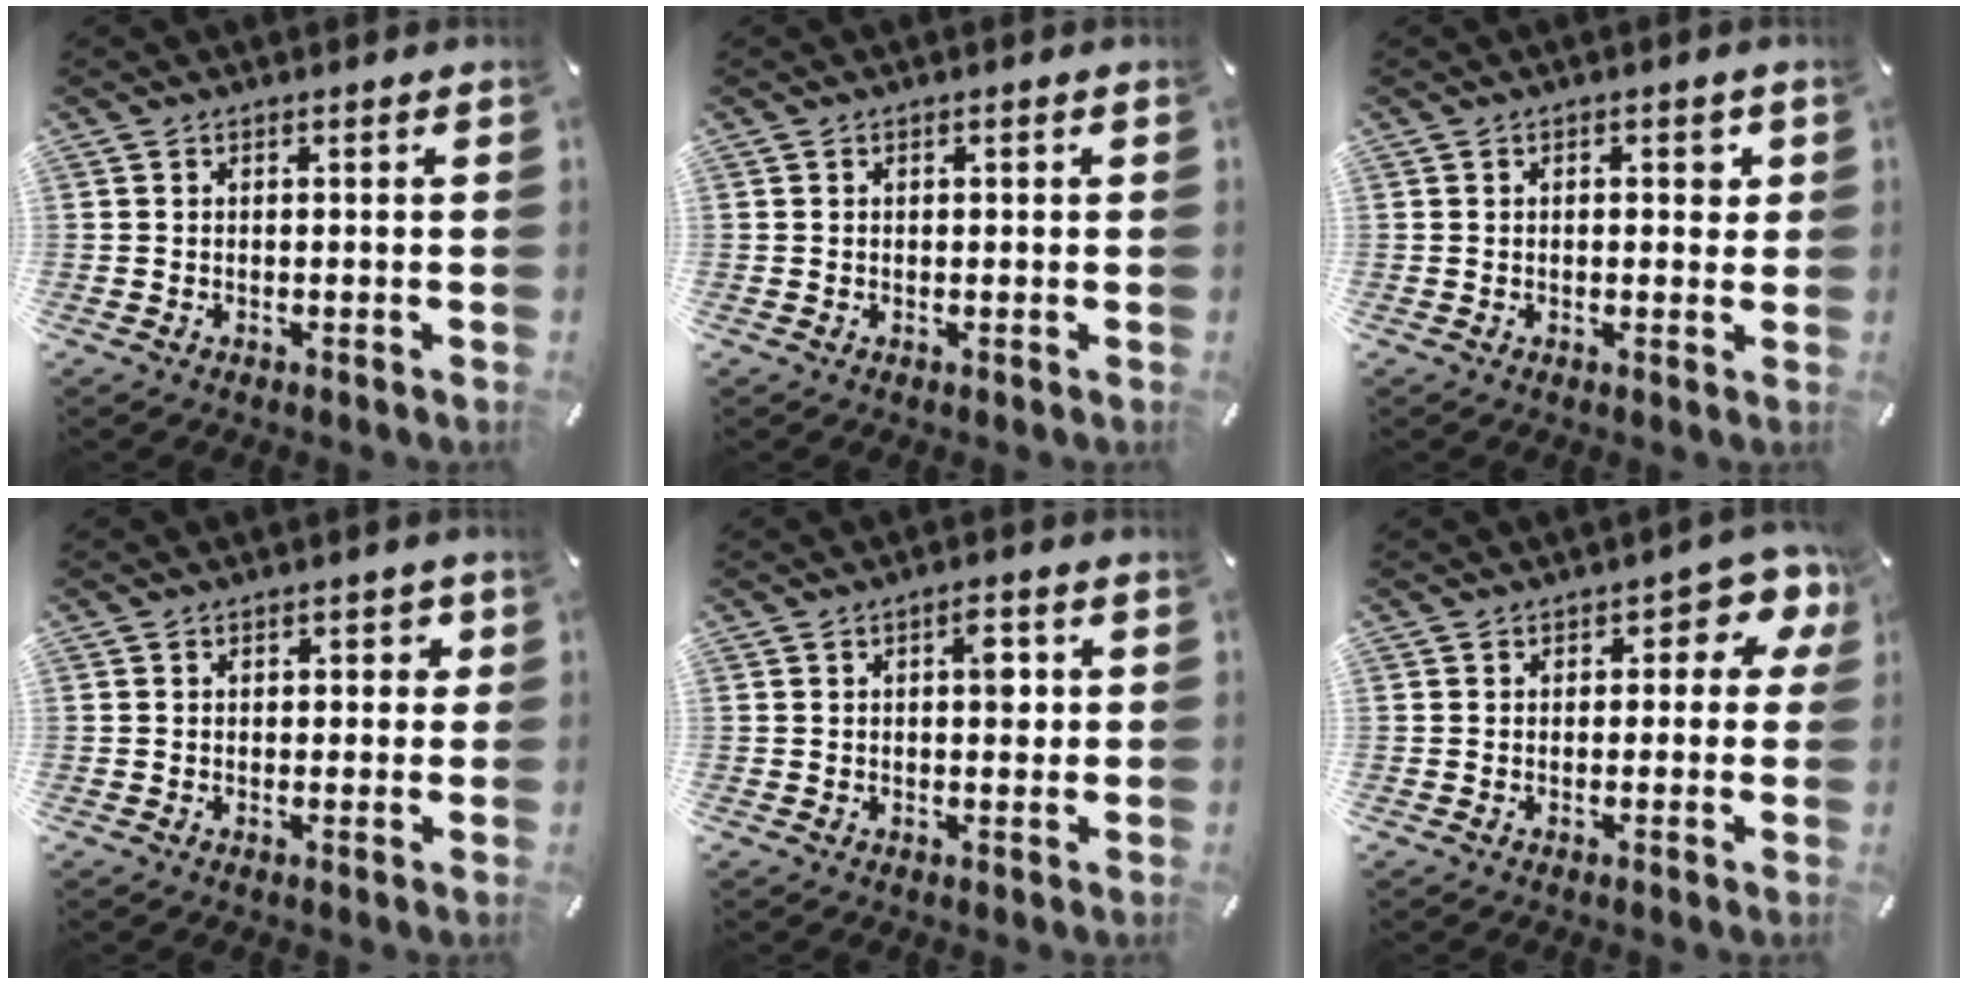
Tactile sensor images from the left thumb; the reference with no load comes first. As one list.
[{"total": 0.6, "force": [0.0, 0.5, 0.3], "torque": [-0.007, 0.003, -0.001]}, {"total": 2.3, "force": [0.5, 1.5, 1.7], "torque": [-0.012, 0.000, 0.001]}, {"total": 2.1, "force": [0.2, 1.6, 1.3], "torque": [-0.011, 0.002, -0.004]}, {"total": 4.6, "force": [1.1, 2.3, 3.9], "torque": [-0.040, -0.008, 0.007]}, {"total": 5.7, "force": [2.1, 3.5, 4.1], "torque": [-0.036, -0.008, 0.028]}]